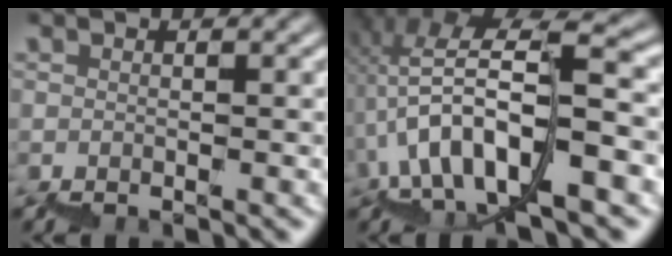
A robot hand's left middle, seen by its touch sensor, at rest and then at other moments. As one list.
[{"total": 9.0, "force": [0.1, 3.1, 8.5], "torque": [-0.147, 0.028, 0.007]}]